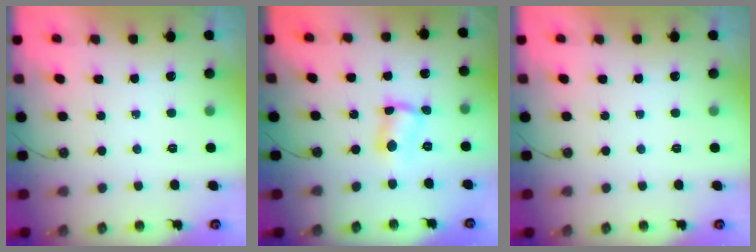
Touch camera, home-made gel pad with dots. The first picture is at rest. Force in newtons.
{"total": 2.9, "press": 2.9, "slide": 0.4}
{"total": 0.0}